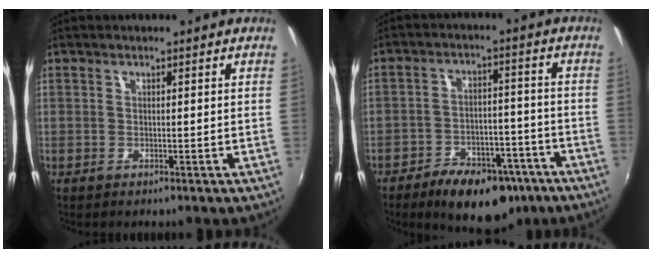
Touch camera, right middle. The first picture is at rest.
{"total": 15.0, "force": [-10.4, 7.4, 7.9], "torque": [-0.142, 0.008, -0.141]}